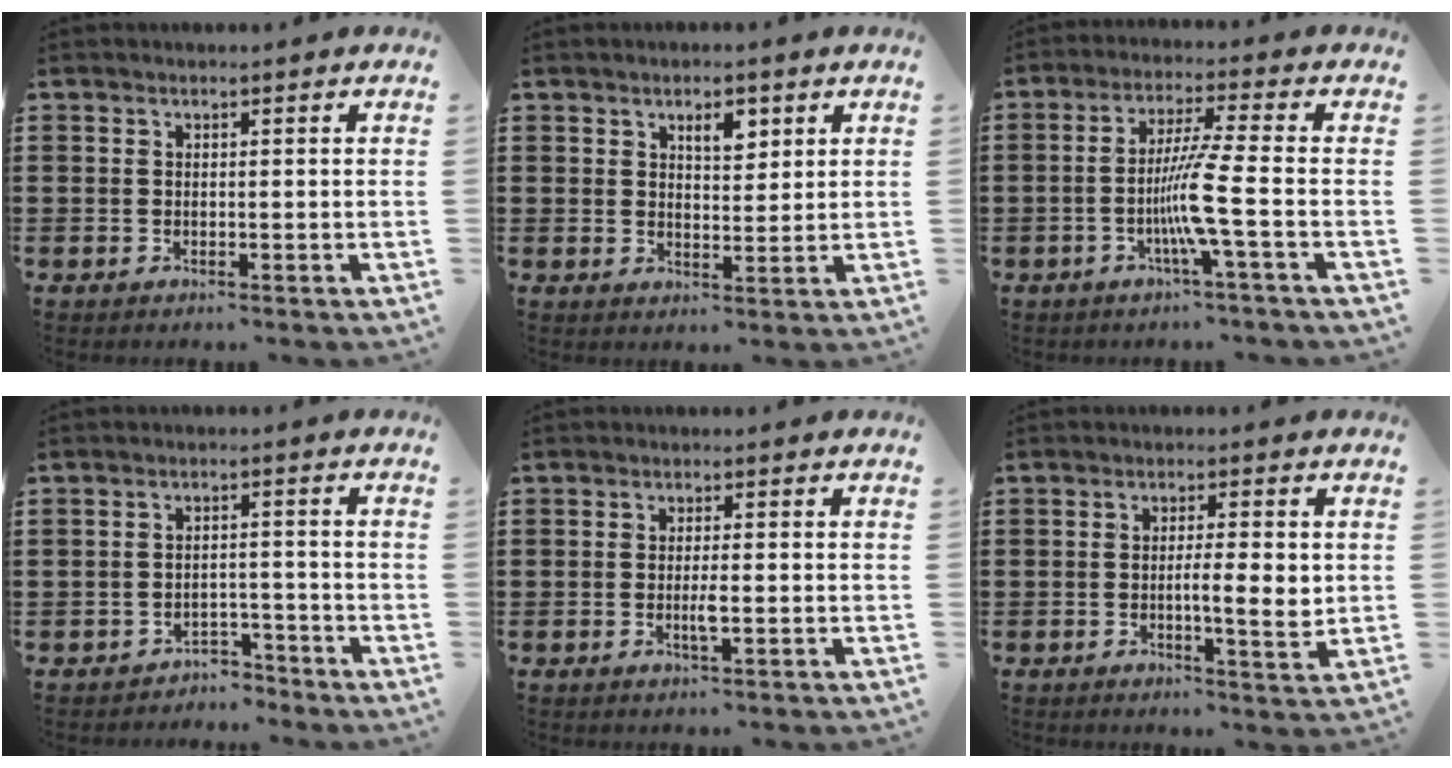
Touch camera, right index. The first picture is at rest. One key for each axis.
{"total": 3.9, "fx": 2.2, "fy": 1.7, "fz": 2.6, "tx": -0.042, "ty": 0.002, "tz": 0.035}
{"total": 7.7, "fx": -2.3, "fy": -0.9, "fz": 7.3, "tx": -0.147, "ty": -0.018, "tz": -0.051}
{"total": 2.8, "fx": -2.8, "fy": 0.7, "fz": 0.0, "tx": -0.010, "ty": 0.001, "tz": -0.058}
{"total": 2.3, "fx": -0.6, "fy": 0.2, "fz": 2.2, "tx": -0.047, "ty": -0.004, "tz": -0.013}
{"total": 5.4, "fx": -0.2, "fy": 1.0, "fz": 5.3, "tx": -0.078, "ty": -0.007, "tz": -0.009}